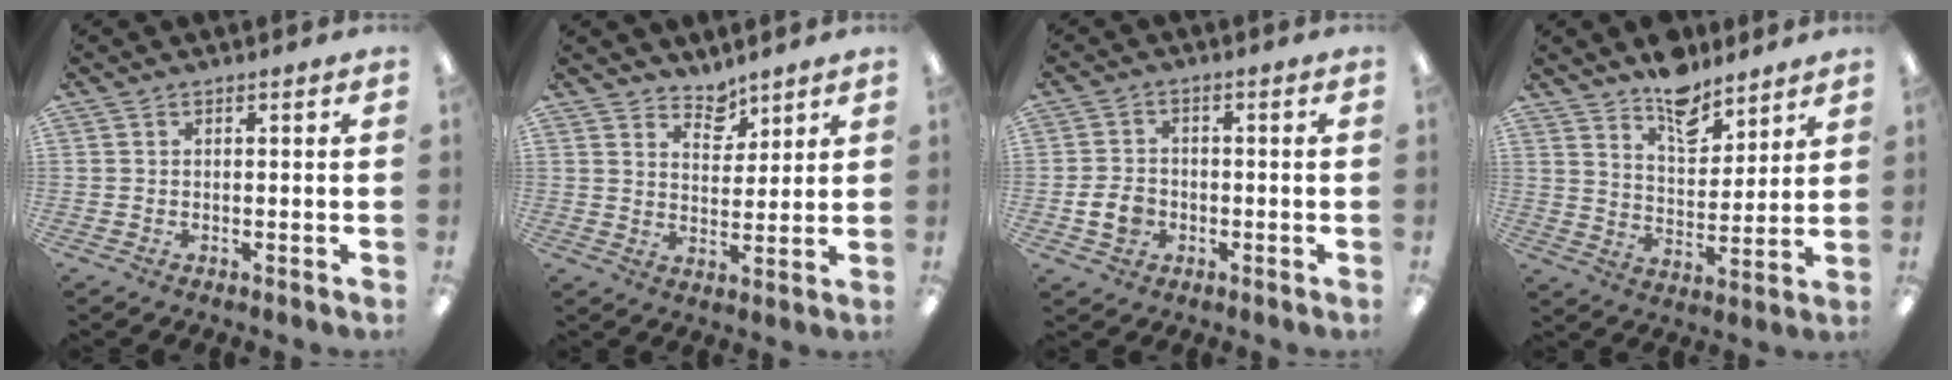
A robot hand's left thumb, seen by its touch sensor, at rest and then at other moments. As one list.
[{"total": 5.3, "force": [4.8, 2.3, 0.6], "torque": [-0.002, -0.033, 0.086]}, {"total": 5.6, "force": [-1.5, 4.4, 3.0], "torque": [-0.063, 0.007, -0.026]}, {"total": 10.5, "force": [8.9, 4.6, 3.2], "torque": [-0.031, -0.067, 0.160]}]